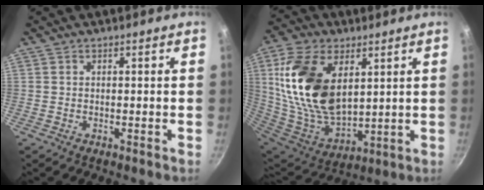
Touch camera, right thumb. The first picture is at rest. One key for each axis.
{"total": 22.0, "fx": 6.3, "fy": 13.0, "fz": 16.7, "tx": -0.303, "ty": -0.033, "tz": 0.133}